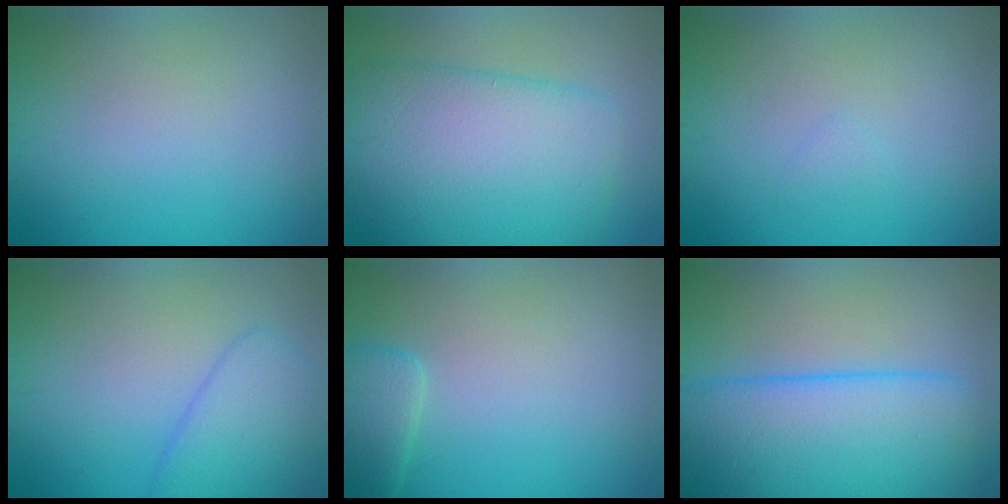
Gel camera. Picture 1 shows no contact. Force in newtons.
{"total": 10.3, "press": 10.3, "slide": 0.3}
{"total": 0.6, "press": 0.6, "slide": 0.1}
{"total": 4.0, "press": 4.0, "slide": 0.2}
{"total": 2.4, "press": 2.4, "slide": 0.2}
{"total": 12.0, "press": 12.0, "slide": 0.5}